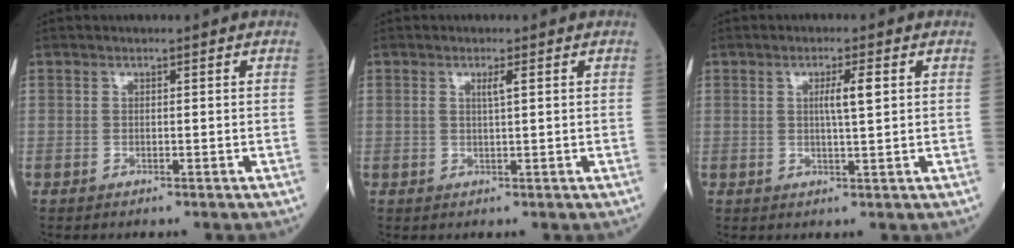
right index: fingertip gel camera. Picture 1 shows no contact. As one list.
[{"total": 1.4, "force": [0.6, -0.1, 1.3], "torque": [-0.026, -0.002, 0.009]}, {"total": 3.3, "force": [0.8, 0.0, 3.2], "torque": [-0.055, -0.001, 0.012]}]